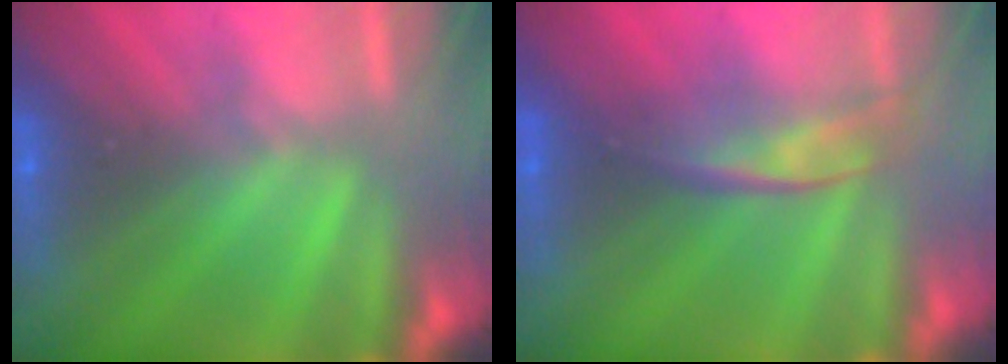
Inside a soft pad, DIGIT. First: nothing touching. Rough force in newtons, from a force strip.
{"total": 2.2}